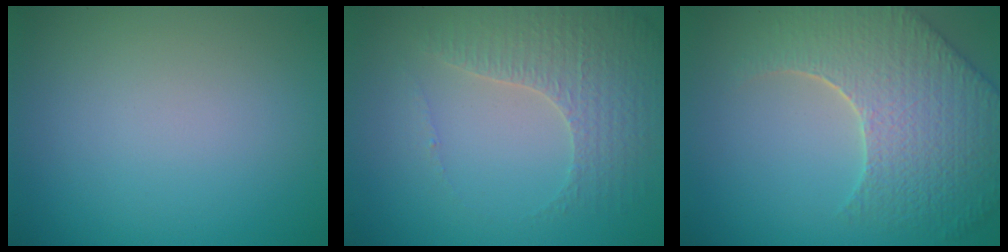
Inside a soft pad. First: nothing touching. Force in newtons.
{"total": 3.3, "press": 3.3, "slide": 0.6}
{"total": 8.4, "press": 6.1, "slide": 5.8}